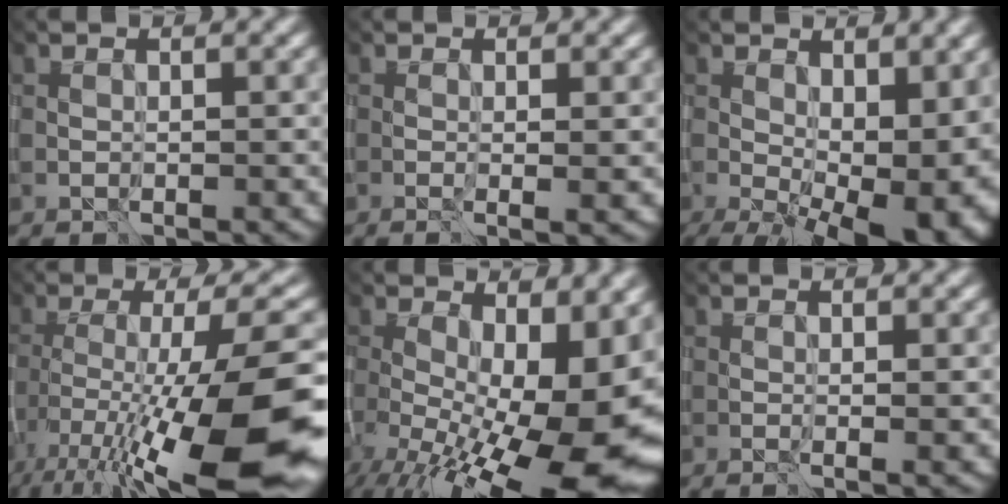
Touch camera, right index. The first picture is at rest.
{"total": 2.4, "force": [-0.2, 0.8, 2.2], "torque": [-0.029, 0.000, 0.002]}
{"total": 14.3, "force": [-2.8, 7.7, 11.7], "torque": [-0.164, -0.035, 0.005]}
{"total": 15.2, "force": [-8.0, 3.0, 12.6], "torque": [-0.220, -0.013, -0.111]}
{"total": 17.8, "force": [-4.5, 8.8, 14.8], "torque": [-0.205, -0.047, -0.014]}
{"total": 1.6, "force": [-0.1, 0.5, 1.5], "torque": [-0.020, 0.000, 0.003]}